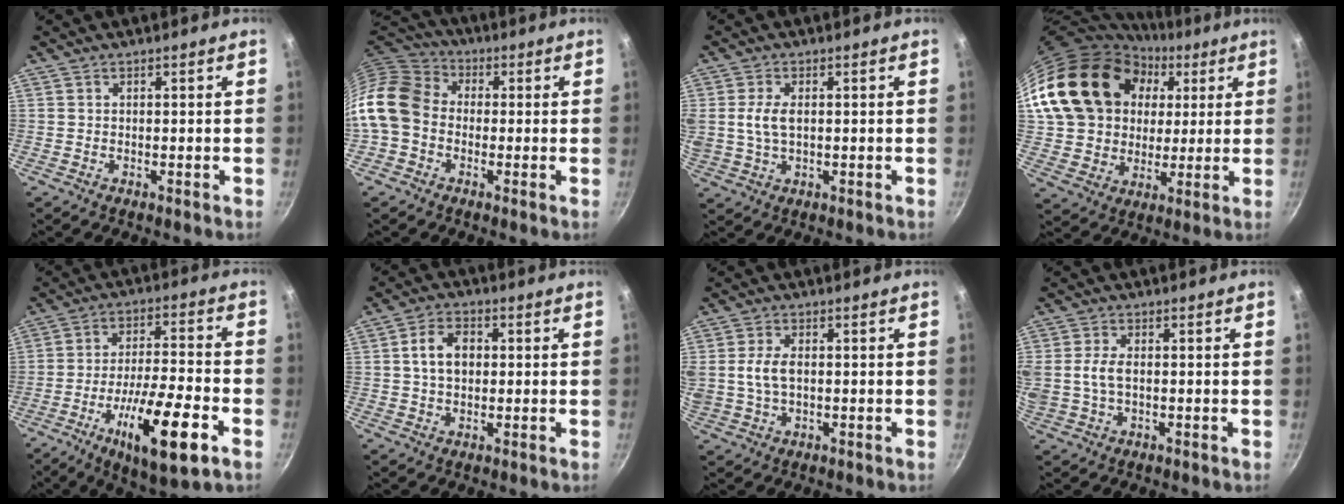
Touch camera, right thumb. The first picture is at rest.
{"total": 13.7, "force": [-1.8, 10.9, 8.2], "torque": [-0.143, 0.037, -0.056]}
{"total": 5.5, "force": [0.7, 3.1, 4.5], "torque": [-0.089, 0.003, 0.013]}
{"total": 23.2, "force": [6.8, 18.4, 12.3], "torque": [-0.204, 0.019, 0.131]}
{"total": 17.8, "force": [-7.8, 4.5, 15.4], "torque": [-0.259, 0.029, -0.127]}
{"total": 7.0, "force": [0.8, 5.0, 4.8], "torque": [-0.070, 0.012, 0.009]}
{"total": 6.2, "force": [0.5, 3.8, 4.9], "torque": [-0.094, 0.007, 0.007]}
{"total": 6.9, "force": [0.2, 4.3, 5.4], "torque": [-0.114, 0.004, -0.001]}